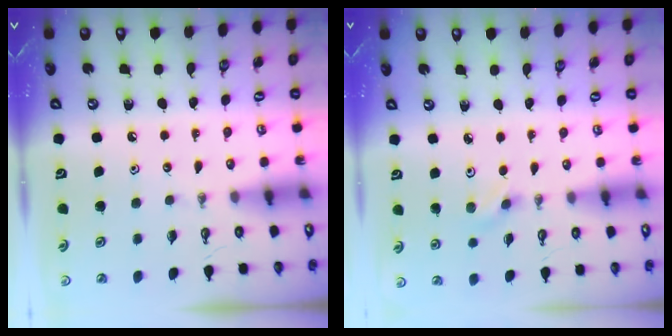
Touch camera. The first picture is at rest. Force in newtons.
{"total": 2.7, "press": 2.3, "slide": 1.4}